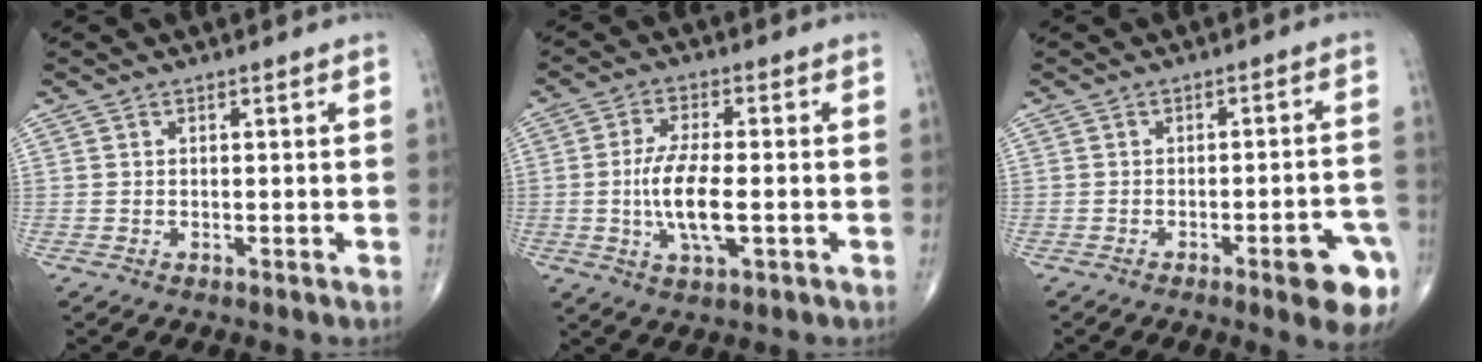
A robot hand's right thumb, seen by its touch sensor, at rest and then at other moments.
{"total": 9.1, "force": [-1.4, 3.3, 8.4], "torque": [-0.173, 0.000, -0.026]}
{"total": 9.7, "force": [-4.8, 2.2, 8.2], "torque": [-0.083, 0.022, -0.053]}